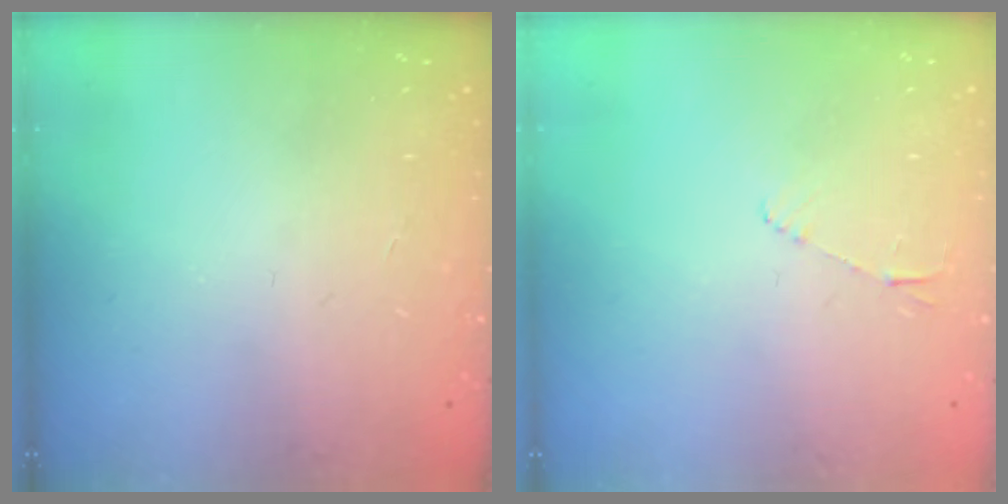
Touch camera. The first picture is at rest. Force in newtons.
{"total": 4.0, "press": 4.0, "slide": 0.6}